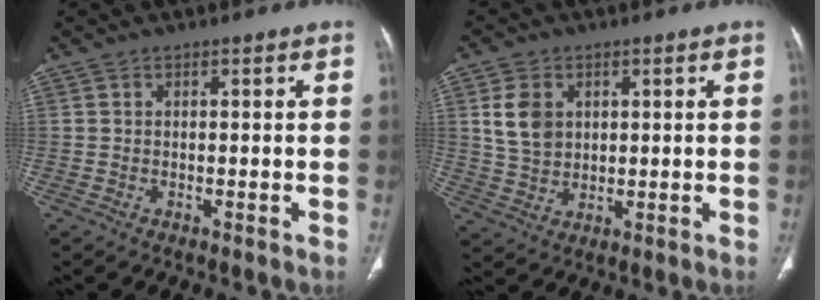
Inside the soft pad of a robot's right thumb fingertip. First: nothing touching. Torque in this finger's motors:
{"motor_torque": [-0.19, 0.07, 0.54, -0.35, 0.01]}